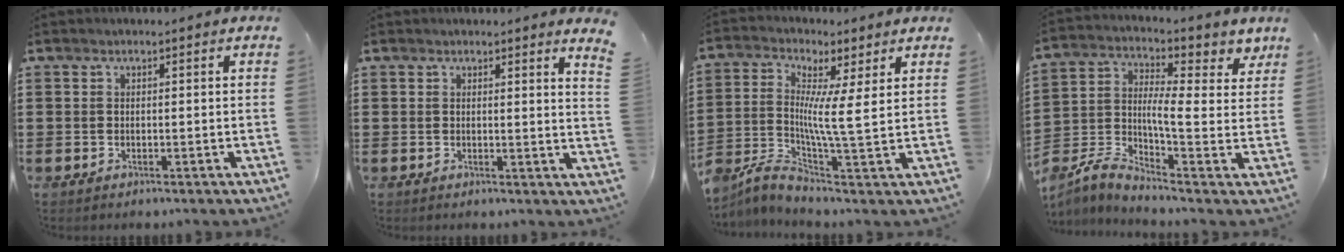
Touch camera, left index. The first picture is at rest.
{"total": 1.7, "force": [1.4, -0.5, 0.8], "torque": [-0.011, -0.007, 0.025]}
{"total": 6.5, "force": [1.3, 1.2, 6.3], "torque": [-0.129, -0.019, 0.019]}
{"total": 4.5, "force": [0.5, 1.8, 4.1], "torque": [-0.093, -0.024, -0.003]}